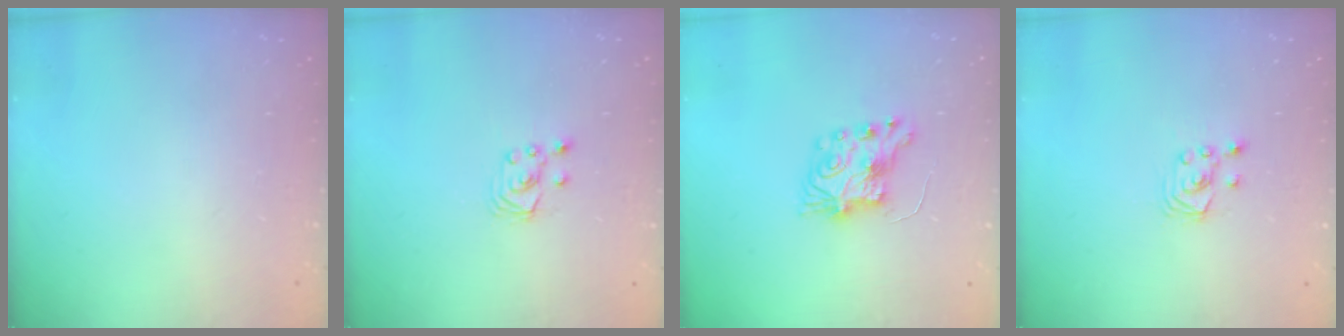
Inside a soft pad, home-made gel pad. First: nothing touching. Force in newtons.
{"total": 2.6, "press": 2.6, "slide": 0.3}
{"total": 7.8, "press": 7.7, "slide": 0.4}
{"total": 2.9, "press": 2.8, "slide": 0.3}